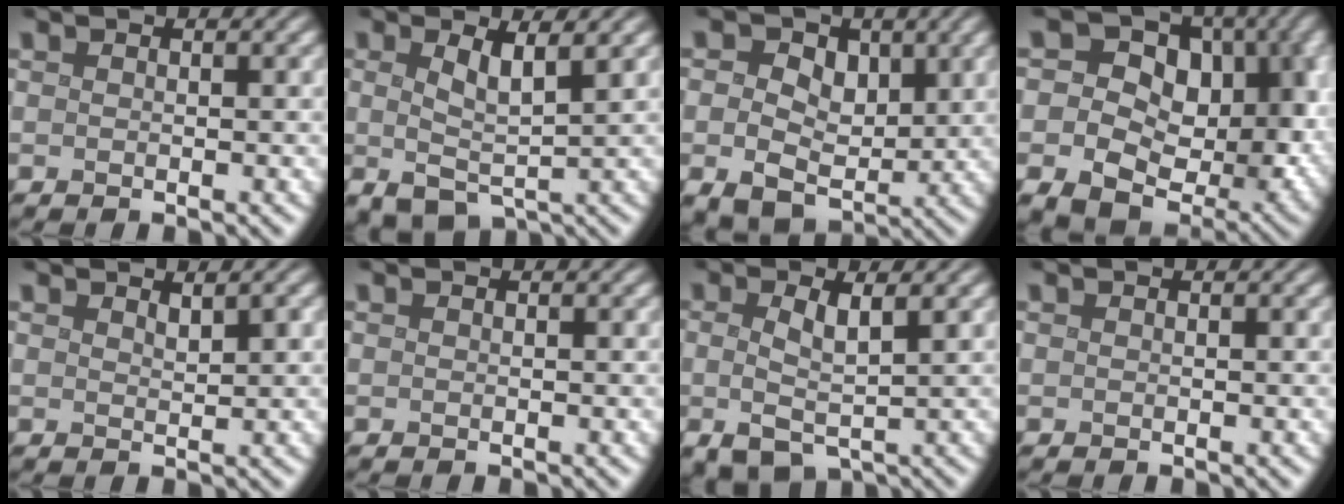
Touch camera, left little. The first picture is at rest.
{"total": 2.9, "force": [0.7, 1.0, 2.7], "torque": [-0.052, -0.003, 0.015]}
{"total": 6.4, "force": [0.2, 5.0, 4.0], "torque": [-0.064, -0.011, 0.000]}
{"total": 13.1, "force": [-0.5, 9.9, 8.6], "torque": [-0.128, -0.021, 0.003]}
{"total": 1.0, "force": [0.7, 0.3, 0.7], "torque": [-0.012, -0.002, 0.016]}
{"total": 0.0}
{"total": 3.2, "force": [0.1, 1.3, 3.0], "torque": [-0.056, -0.001, 0.004]}
{"total": 0.0}